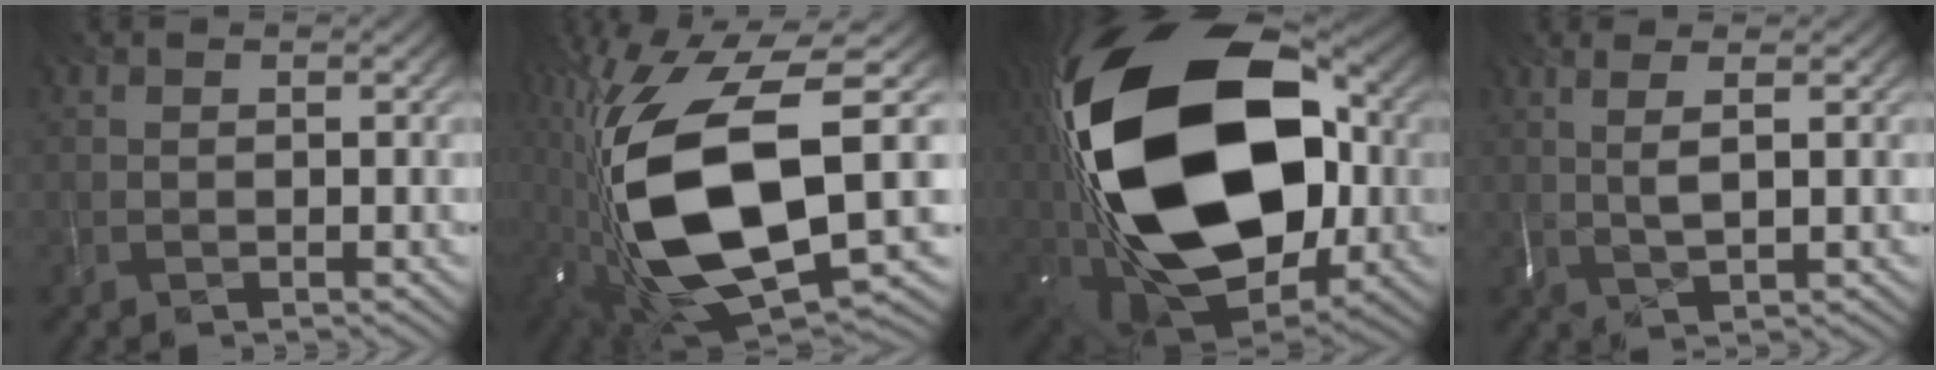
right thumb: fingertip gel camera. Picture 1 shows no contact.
{"total": 19.3, "force": [-2.5, 9.2, 16.8], "torque": [-0.370, -0.041, -0.027]}
{"total": 25.0, "force": [0.7, 15.0, 20.0], "torque": [-0.411, -0.034, 0.000]}
{"total": 3.3, "force": [1.2, 0.4, 3.1], "torque": [-0.068, 0.002, 0.027]}